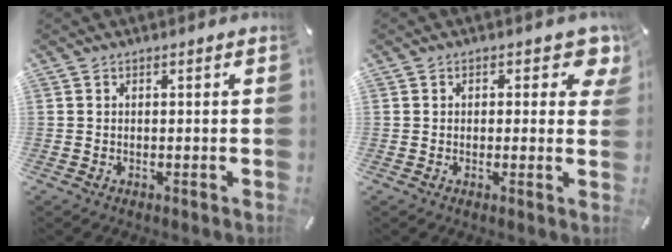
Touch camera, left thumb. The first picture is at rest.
{"total": 4.7, "force": [2.2, 2.8, 3.0], "torque": [-0.018, -0.011, 0.030]}